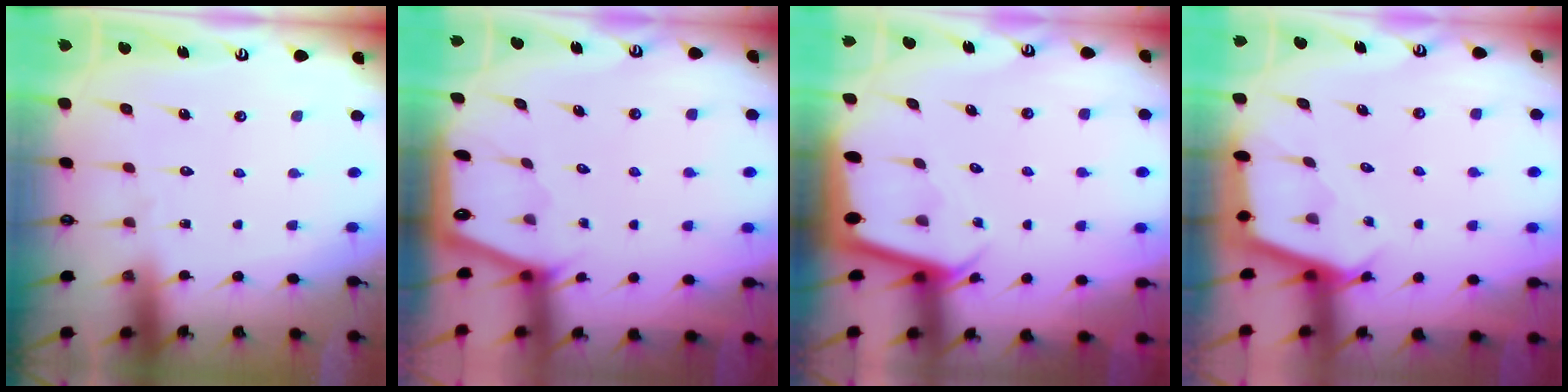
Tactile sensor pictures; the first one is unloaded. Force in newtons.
{"total": 1.3, "press": 1.3, "slide": 0.3}
{"total": 2.2, "press": 2.2, "slide": 0.1}
{"total": 2.5, "press": 2.5, "slide": 0.1}